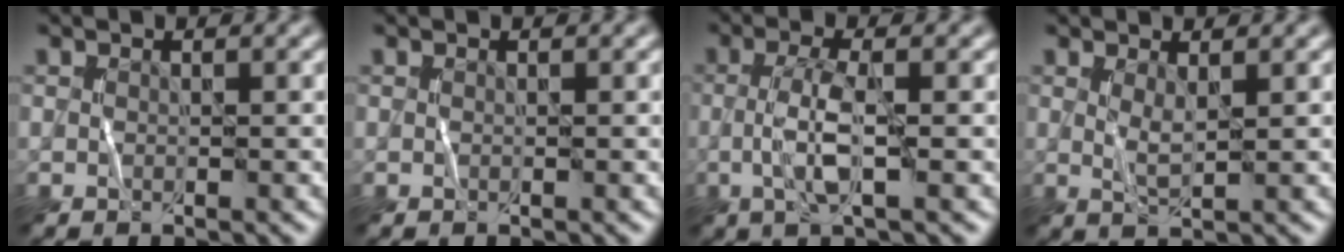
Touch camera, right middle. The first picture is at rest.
{"total": 0.0}
{"total": 3.3, "force": [-0.7, 0.6, 3.2], "torque": [-0.067, 0.012, -0.020]}
{"total": 1.2, "force": [0.6, 0.2, 1.0], "torque": [-0.024, 0.000, 0.014]}